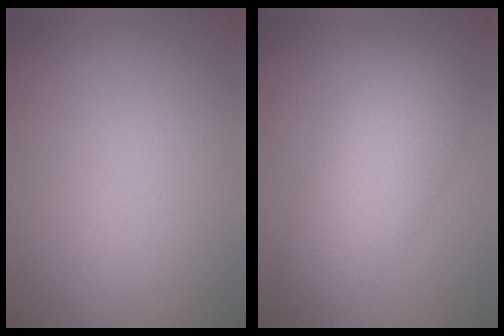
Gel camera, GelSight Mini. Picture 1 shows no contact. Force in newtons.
{"total": 5.3, "press": 5.3, "slide": 0.1}